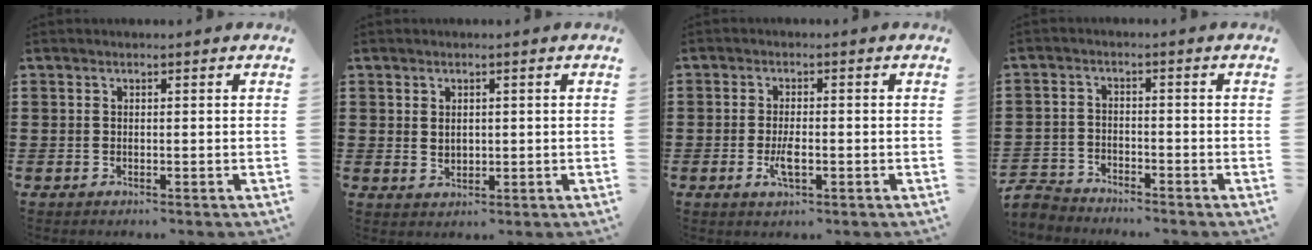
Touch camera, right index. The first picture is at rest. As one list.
[{"total": 1.5, "force": [0.7, 1.1, 0.7], "torque": [-0.016, 0.008, 0.012]}, {"total": 3.6, "force": [-1.1, 1.1, 3.3], "torque": [-0.072, -0.008, -0.021]}, {"total": 3.2, "force": [-3.2, 0.6, -0.1], "torque": [-0.012, 0.000, -0.071]}]